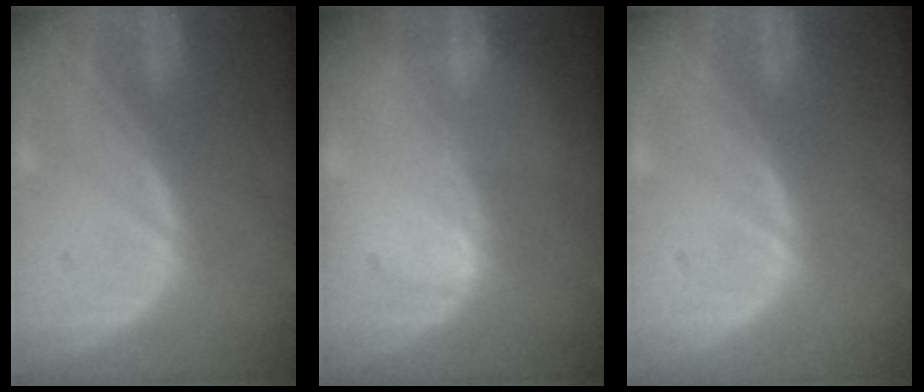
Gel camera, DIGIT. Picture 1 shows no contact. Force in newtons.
{"total": 0.6, "press": 0.5, "slide": 0.4}
{"total": 0.0}